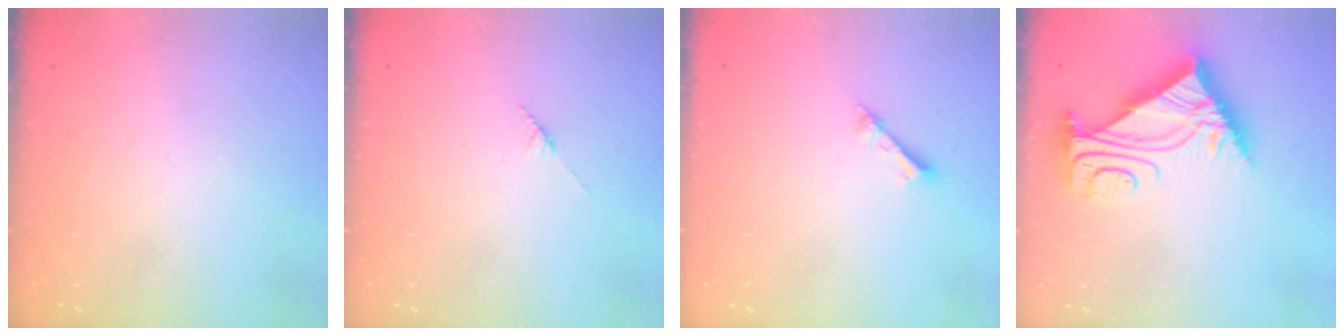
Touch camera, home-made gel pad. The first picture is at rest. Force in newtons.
{"total": 2.8, "press": 2.8, "slide": 0.4}
{"total": 1.5, "press": 1.5, "slide": 0.2}
{"total": 10.8, "press": 10.7, "slide": 0.9}